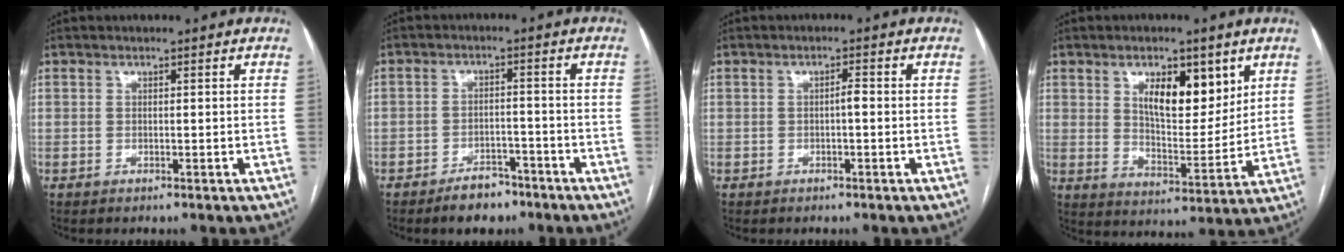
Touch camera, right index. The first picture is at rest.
{"total": 5.1, "force": [-3.9, 2.6, 2.2], "torque": [-0.035, 0.005, -0.057]}
{"total": 1.3, "force": [-0.2, 0.2, 1.3], "torque": [-0.020, 0.003, -0.005]}
{"total": 10.2, "force": [4.9, 4.4, 7.9], "torque": [-0.125, -0.001, 0.088]}